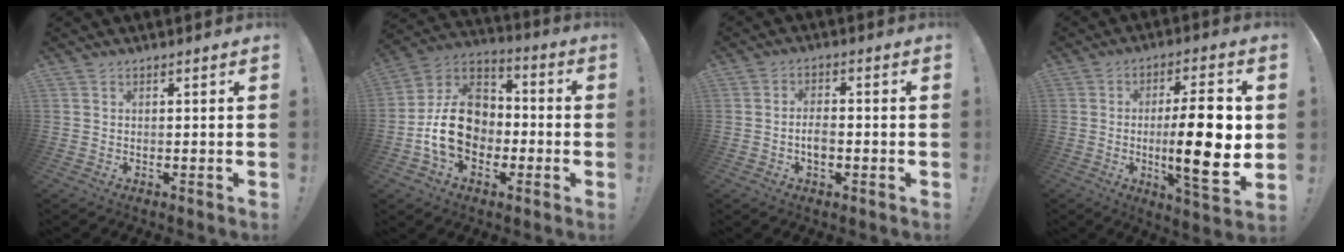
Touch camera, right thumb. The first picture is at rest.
{"total": 16.3, "force": [-3.5, 13.0, 9.4], "torque": [-0.159, 0.035, -0.054]}
{"total": 3.9, "force": [-1.1, 2.4, 2.9], "torque": [-0.049, 0.004, -0.022]}
{"total": 18.1, "force": [-0.6, 4.1, 17.6], "torque": [-0.283, -0.010, -0.014]}